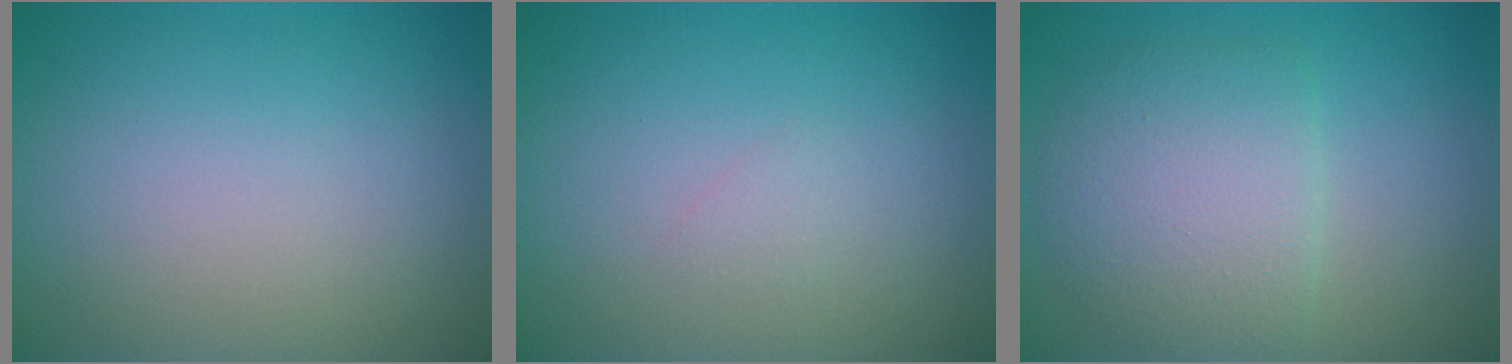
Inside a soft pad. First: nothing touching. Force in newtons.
{"total": 0.6, "press": 0.6, "slide": 0.1}
{"total": 5.0, "press": 5.0, "slide": 0.3}